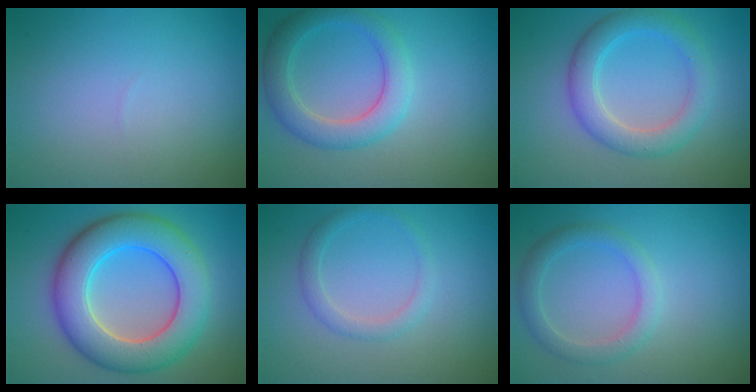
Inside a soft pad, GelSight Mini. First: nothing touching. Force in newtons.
{"total": 4.3, "press": 4.3, "slide": 0.2}
{"total": 4.2, "press": 4.2, "slide": 0.1}
{"total": 9.3, "press": 9.3, "slide": 0.5}
{"total": 1.7, "press": 1.7, "slide": 0.1}
{"total": 2.5, "press": 2.5, "slide": 0.1}